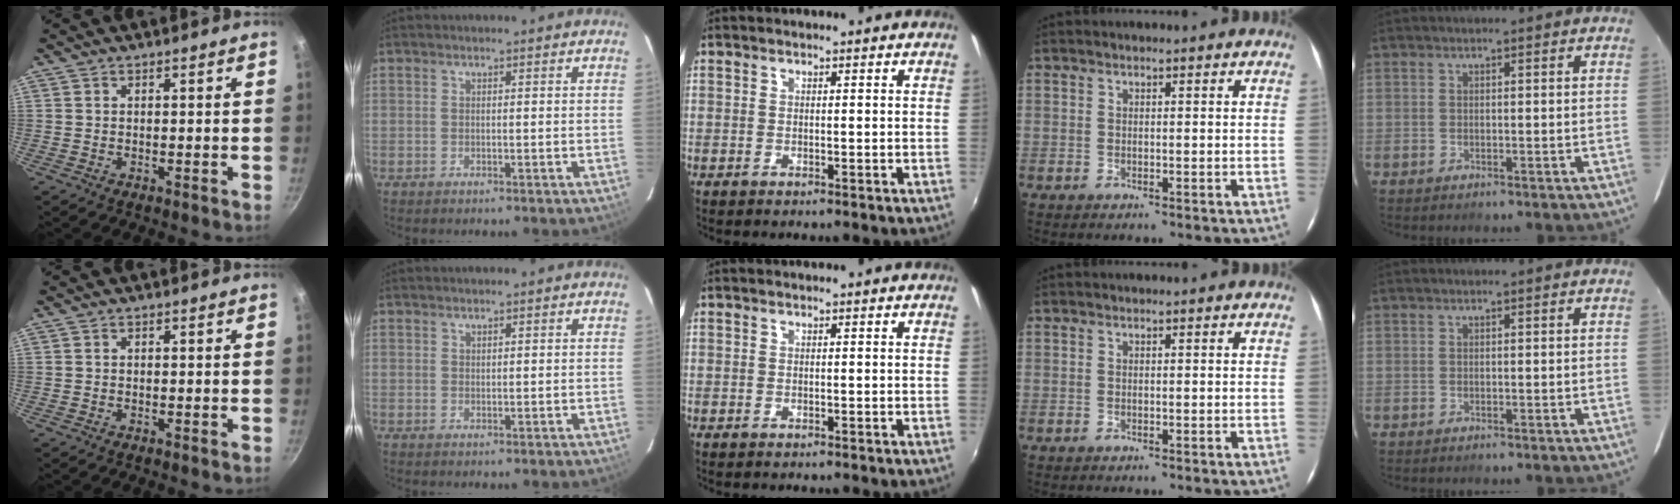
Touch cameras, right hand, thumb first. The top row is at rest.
{"index": {"total": 0.7, "force": [0.6, 0.3, 0.2], "torque": [-0.003, 0.002, 0.011]}}